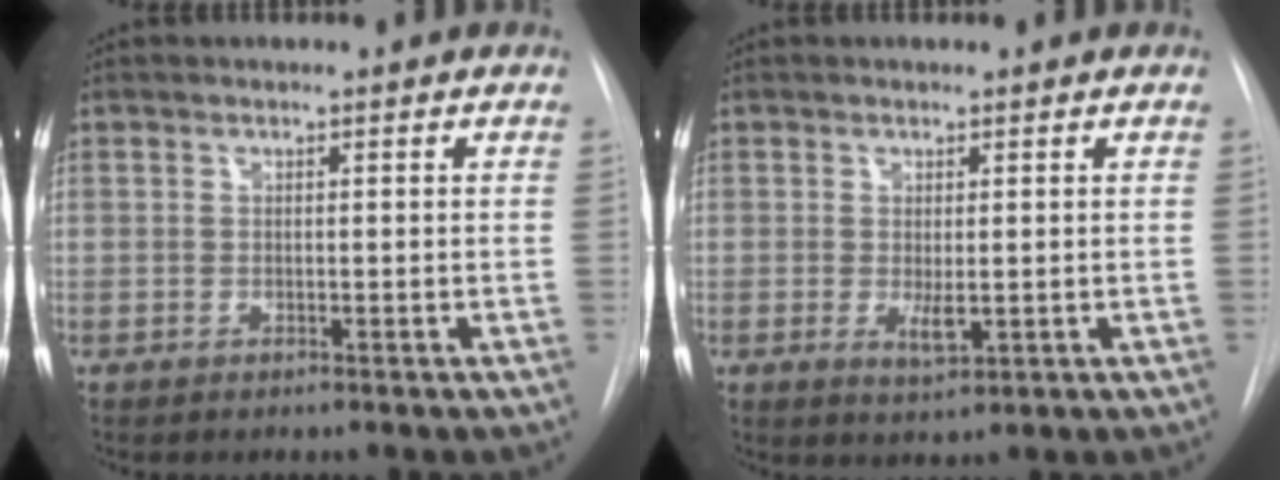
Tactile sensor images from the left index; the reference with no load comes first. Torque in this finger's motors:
{"motor_torque": [0.55, -0.06, 0.06, 0.04]}